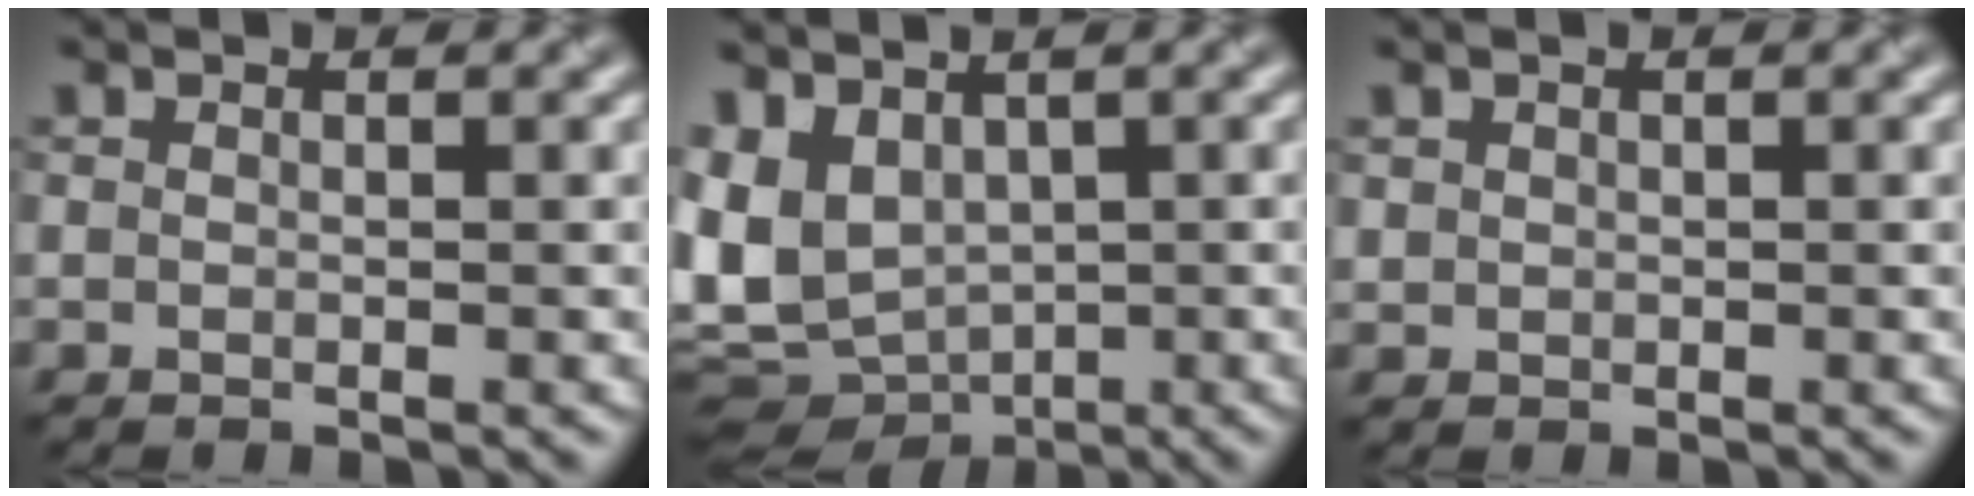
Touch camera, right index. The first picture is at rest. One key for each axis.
{"total": 8.8, "fx": 0.0, "fy": 6.3, "fz": 6.1, "tx": -0.129, "ty": -0.017, "tz": 0.015}
{"total": 0.7, "fx": 0.3, "fy": 0.7, "fz": 0.1, "tx": 0.000, "ty": -0.003, "tz": 0.009}